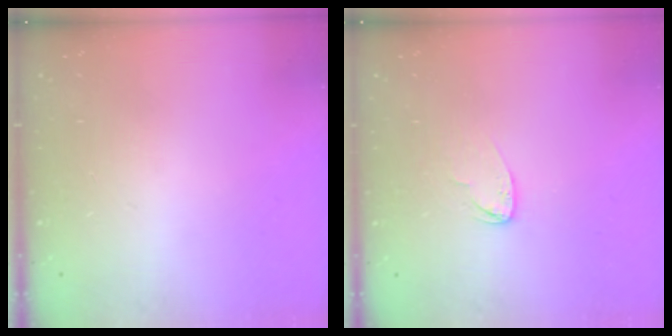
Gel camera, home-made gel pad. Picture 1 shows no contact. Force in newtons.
{"total": 3.5, "press": 3.5, "slide": 0.3}